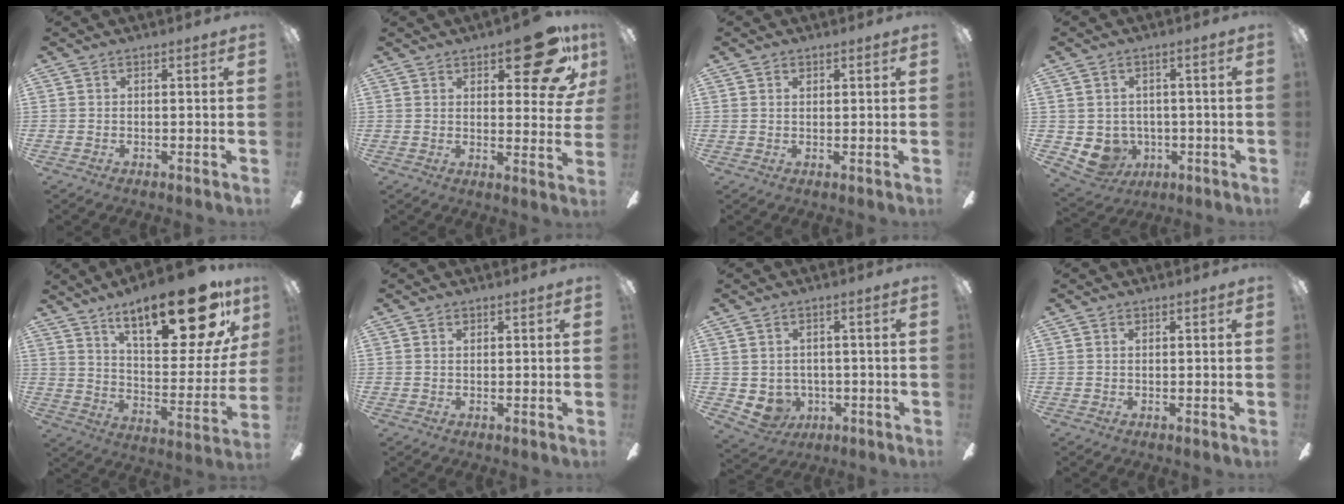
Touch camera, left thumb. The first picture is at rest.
{"total": 15.8, "force": [9.6, 6.4, 10.8], "torque": [-0.127, -0.051, 0.156]}
{"total": 1.1, "force": [0.7, 0.8, 0.3], "torque": [0.001, -0.001, 0.012]}
{"total": 6.1, "force": [-0.8, 5.8, 1.7], "torque": [-0.064, -0.003, -0.011]}
{"total": 25.7, "force": [17.2, 8.9, 16.9], "torque": [-0.240, -0.107, 0.282]}
{"total": 0.9, "force": [0.6, 0.7, 0.3], "torque": [0.001, -0.001, 0.009]}
{"total": 5.0, "force": [-0.1, 4.8, 1.5], "torque": [-0.052, -0.005, 0.000]}
{"total": 0.6, "force": [0.4, 0.4, 0.3], "torque": [-0.005, 0.002, 0.007]}